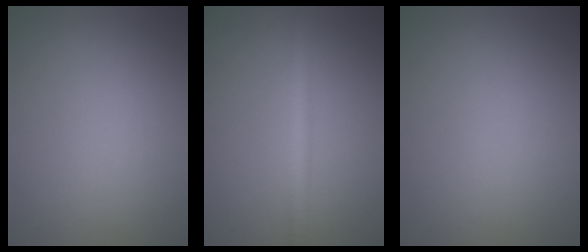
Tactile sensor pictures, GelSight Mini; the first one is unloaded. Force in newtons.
{"total": 2.5, "press": 2.5, "slide": 0.1}
{"total": 0.0}